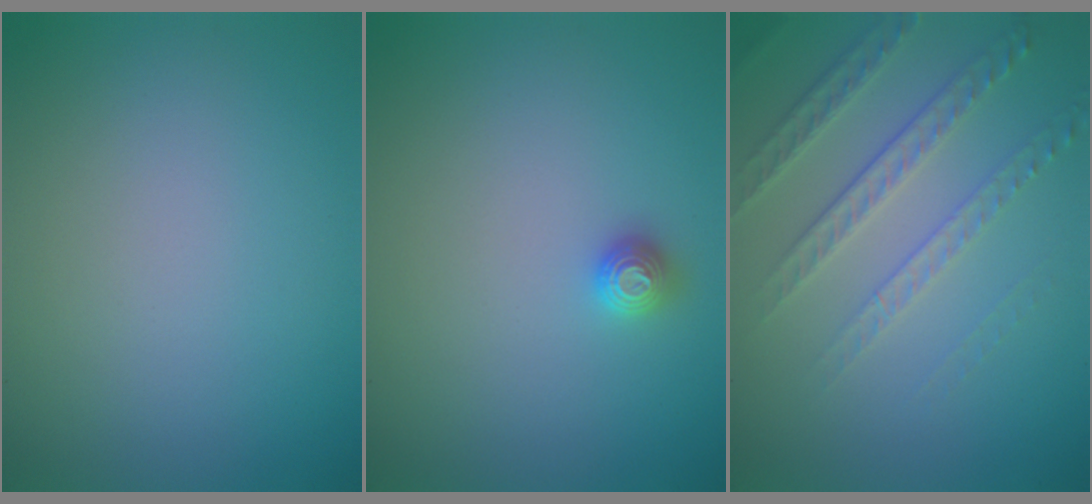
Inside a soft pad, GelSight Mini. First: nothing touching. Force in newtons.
{"total": 1.1, "press": 1.1, "slide": 0.2}
{"total": 3.7, "press": 3.1, "slide": 1.9}